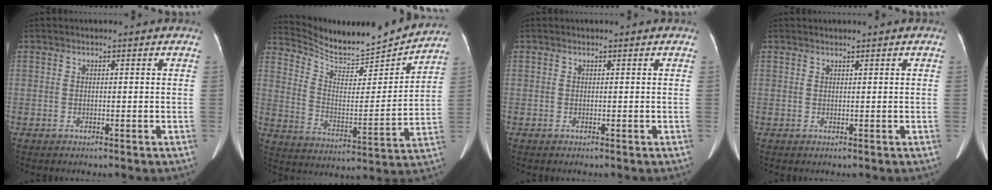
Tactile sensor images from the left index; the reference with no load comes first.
{"total": 15.6, "force": [15.3, 1.5, 2.8], "torque": [-0.062, -0.028, 0.239]}
{"total": 0.0}
{"total": 0.5, "force": [0.5, -0.1, 0.2], "torque": [-0.003, 0.009, 0.012]}